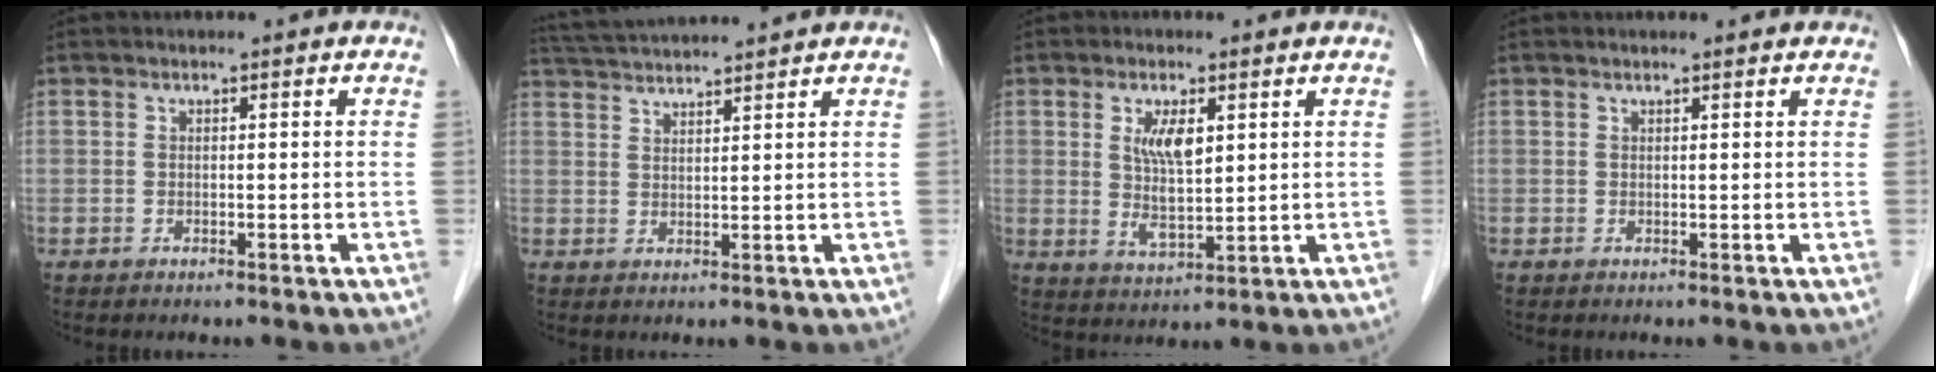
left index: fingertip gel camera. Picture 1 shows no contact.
{"total": 7.9, "force": [7.5, -1.1, 2.3], "torque": [-0.048, 0.031, 0.124]}
{"total": 5.6, "force": [1.6, 2.0, 4.9], "torque": [-0.099, -0.003, 0.036]}
{"total": 1.7, "force": [1.5, 0.4, 0.5], "torque": [-0.016, 0.009, 0.013]}